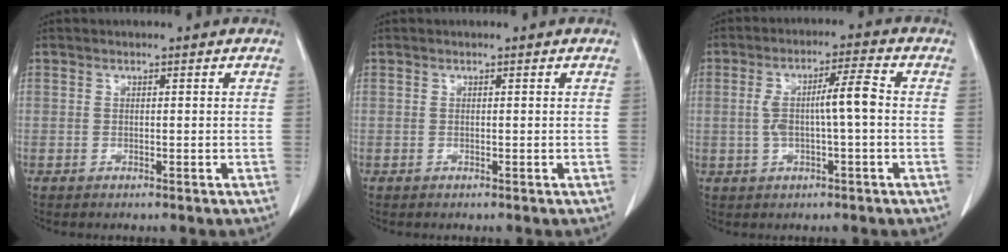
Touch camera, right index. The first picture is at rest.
{"total": 0.0}
{"total": 6.9, "force": [-0.1, 0.8, 6.9], "torque": [-0.130, 0.017, -0.001]}